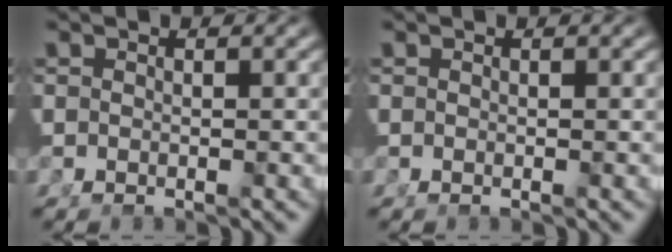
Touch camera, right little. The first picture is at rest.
{"total": 0.0}